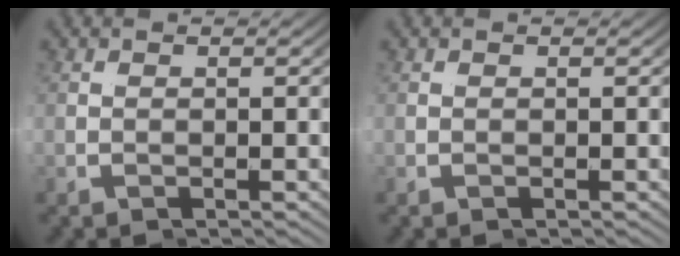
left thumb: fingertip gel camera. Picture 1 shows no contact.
{"total": 0.0}